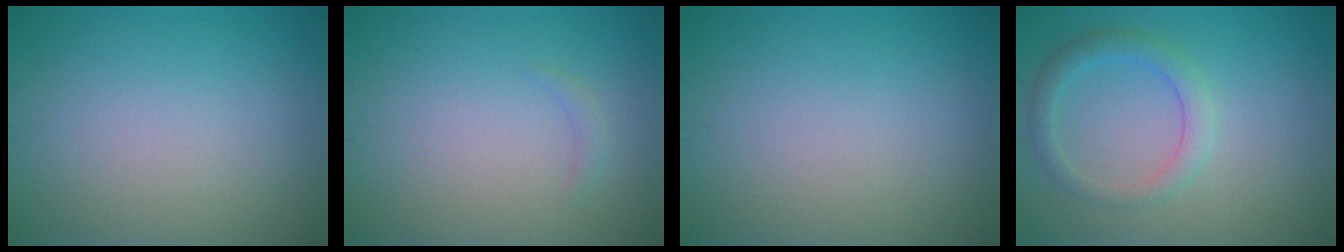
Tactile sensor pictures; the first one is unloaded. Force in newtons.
{"total": 0.7, "press": 0.7, "slide": 0.1}
{"total": 0.0}
{"total": 2.7, "press": 2.6, "slide": 0.2}